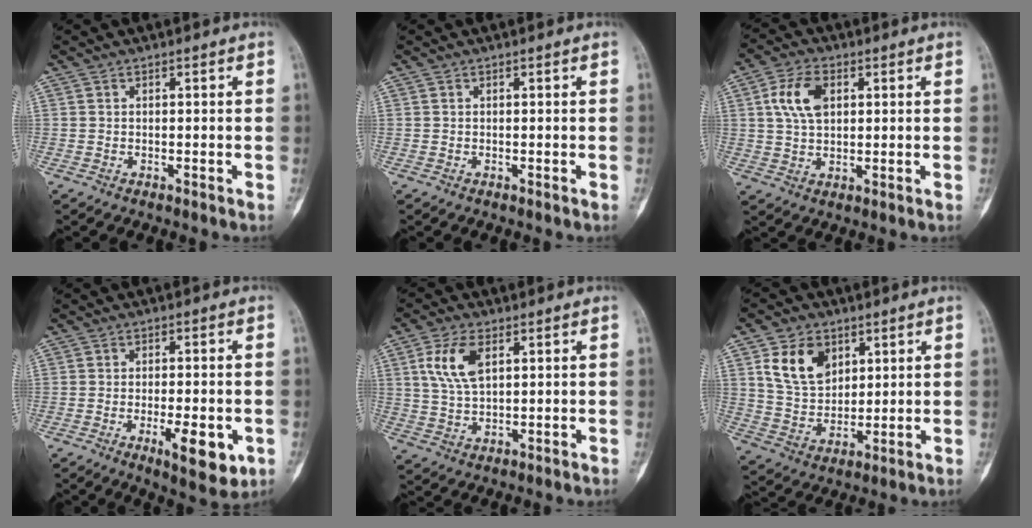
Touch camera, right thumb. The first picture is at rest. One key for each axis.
{"total": 0.0}
{"total": 7.9, "fx": 2.2, "fy": 4.8, "fz": 5.9, "tx": -0.106, "ty": 0.003, "tz": 0.040}
{"total": 9.0, "fx": -2.9, "fy": 3.2, "fz": 7.9, "tx": -0.107, "ty": -0.009, "tz": -0.037}
{"total": 8.1, "fx": 2.9, "fy": 4.1, "fz": 6.4, "tx": -0.128, "ty": -0.006, "tz": 0.058}
{"total": 11.2, "fx": 4.8, "fy": 7.9, "fz": 6.3, "tx": -0.086, "ty": -0.021, "tz": 0.098}